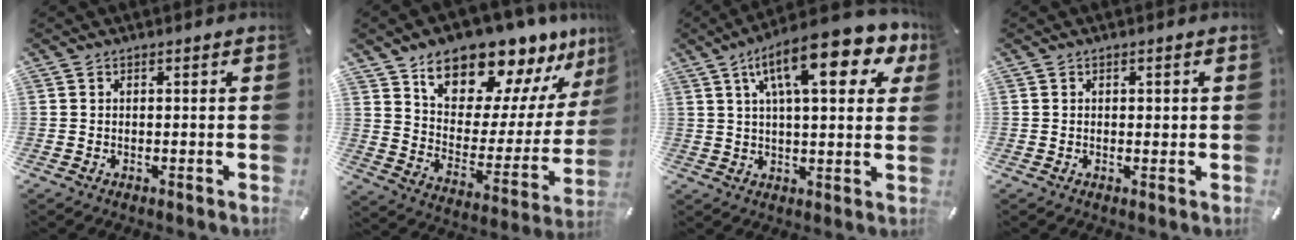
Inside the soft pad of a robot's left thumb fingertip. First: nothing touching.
{"total": 16.3, "force": [14.1, 6.9, 4.6], "torque": [-0.083, -0.128, 0.244]}
{"total": 18.3, "force": [8.8, 6.6, 14.7], "torque": [-0.238, -0.024, 0.137]}
{"total": 1.0, "force": [0.2, 0.7, 0.7], "torque": [-0.006, 0.000, 0.001]}